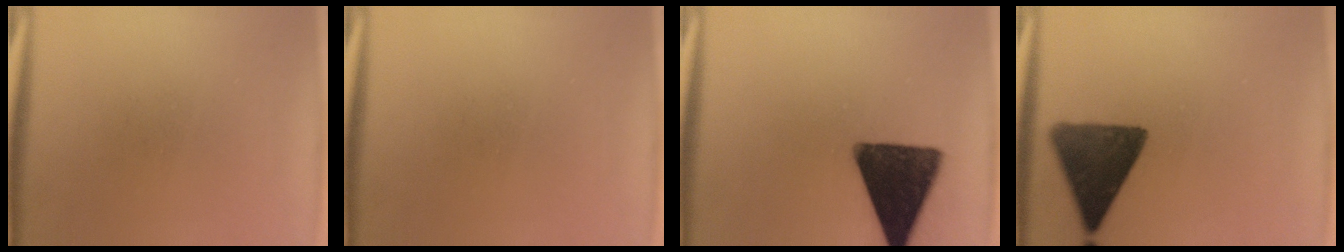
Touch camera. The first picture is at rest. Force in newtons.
{"total": 0.0}
{"total": 16.8}
{"total": 12.8}